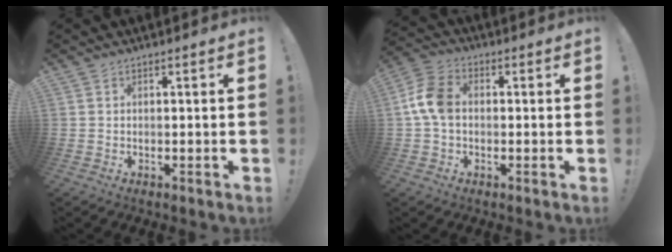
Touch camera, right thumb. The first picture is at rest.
{"total": 9.7, "force": [0.1, 6.5, 7.1], "torque": [-0.147, 0.013, 0.007]}